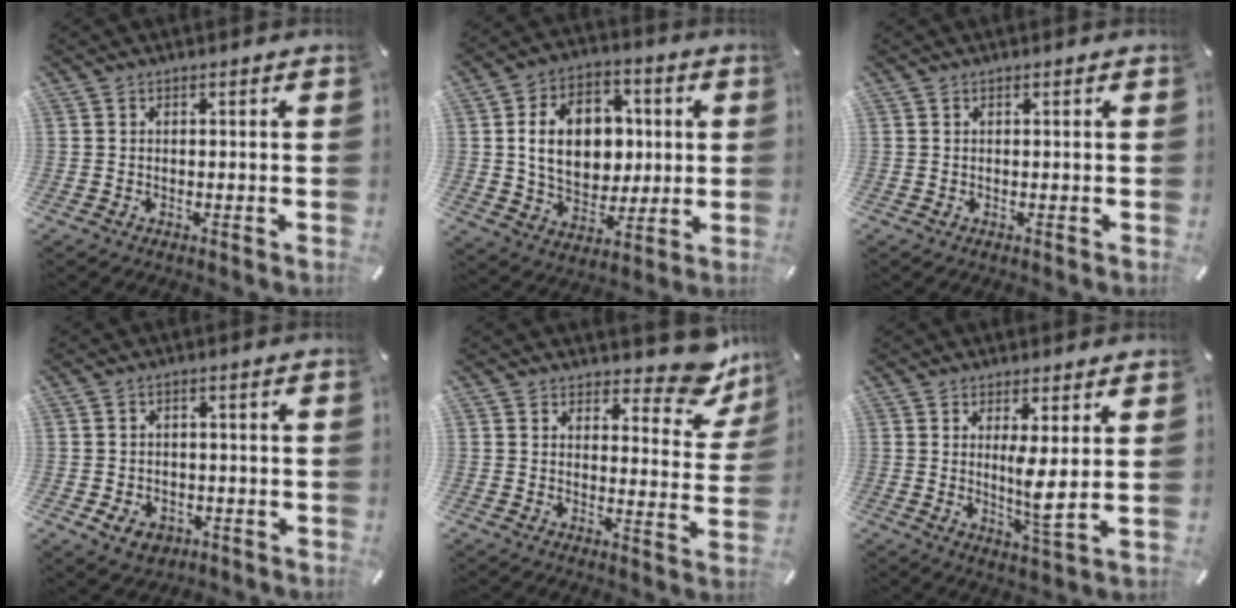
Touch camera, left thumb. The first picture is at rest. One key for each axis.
{"total": 15.4, "fx": 1.8, "fy": 11.9, "fz": 9.7, "tx": -0.167, "ty": 0.011, "tz": 0.035}
{"total": 0.0}
{"total": 4.8, "fx": -1.8, "fy": 3.7, "fz": 2.6, "tx": -0.045, "ty": 0.003, "tz": -0.034}
{"total": 10.6, "fx": 8.4, "fy": 4.5, "fz": 4.7, "tx": -0.046, "ty": -0.066, "tz": 0.146}
{"total": 8.0, "fx": 2.0, "fy": 1.1, "fz": 7.6, "tx": -0.133, "ty": -0.036, "tz": 0.029}